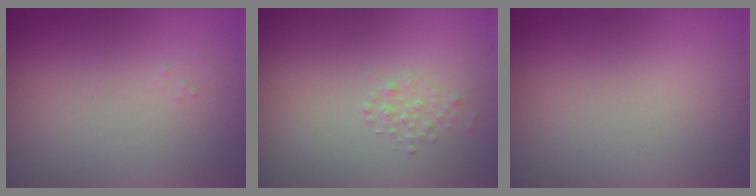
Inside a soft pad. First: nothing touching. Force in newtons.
{"total": 1.0, "press": 1.0, "slide": 0.1}
{"total": 0.0}